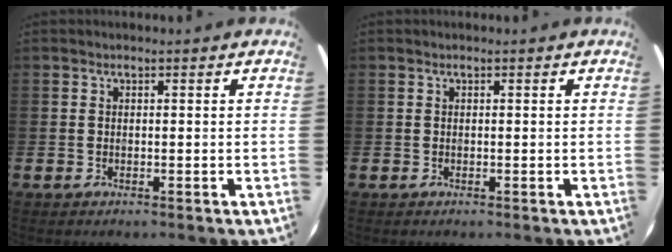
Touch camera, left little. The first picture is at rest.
{"total": 0.0}